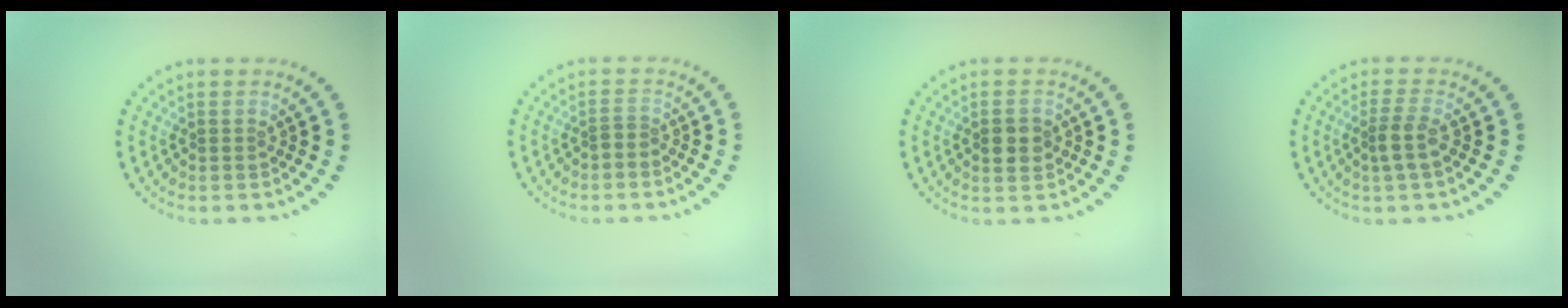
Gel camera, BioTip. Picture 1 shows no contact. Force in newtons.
{"total": 0.8, "press": 0.5, "slide": 0.6}
{"total": 2.7, "press": 2.7, "slide": 0.1}
{"total": 2.2, "press": 1.7, "slide": 1.3}